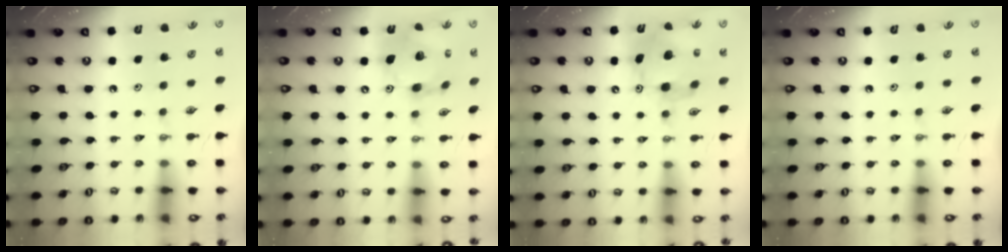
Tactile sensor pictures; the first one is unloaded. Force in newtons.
{"total": 14.9, "press": 14.8, "slide": 1.4}
{"total": 13.3, "press": 13.3, "slide": 1.2}
{"total": 0.0}